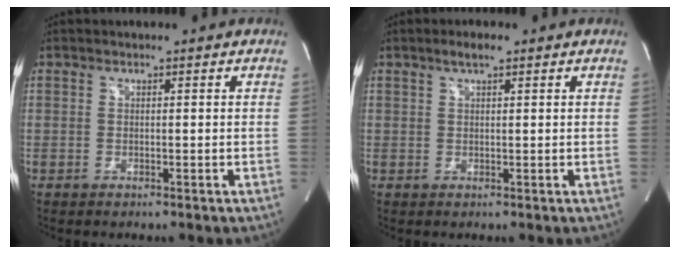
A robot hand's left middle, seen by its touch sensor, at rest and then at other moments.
{"total": 1.9, "force": [1.3, 0.5, 1.4], "torque": [-0.026, 0.006, 0.023]}